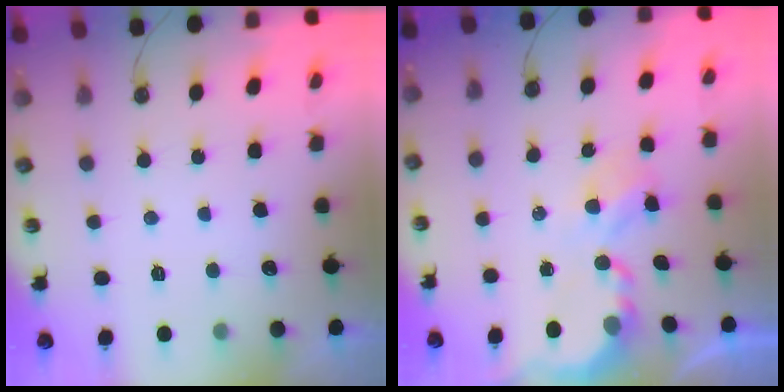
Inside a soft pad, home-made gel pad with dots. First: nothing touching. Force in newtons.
{"total": 4.1, "press": 4.0, "slide": 0.3}